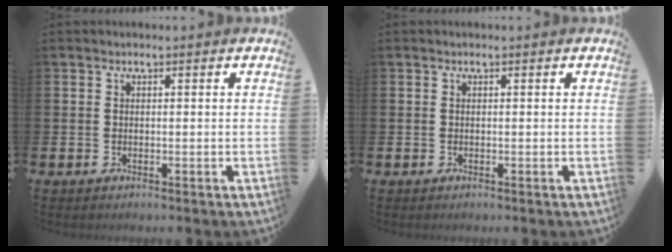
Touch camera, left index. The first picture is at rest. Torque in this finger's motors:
{"motor_torque": [-0.01, 0.02, 0.01, 0.00]}